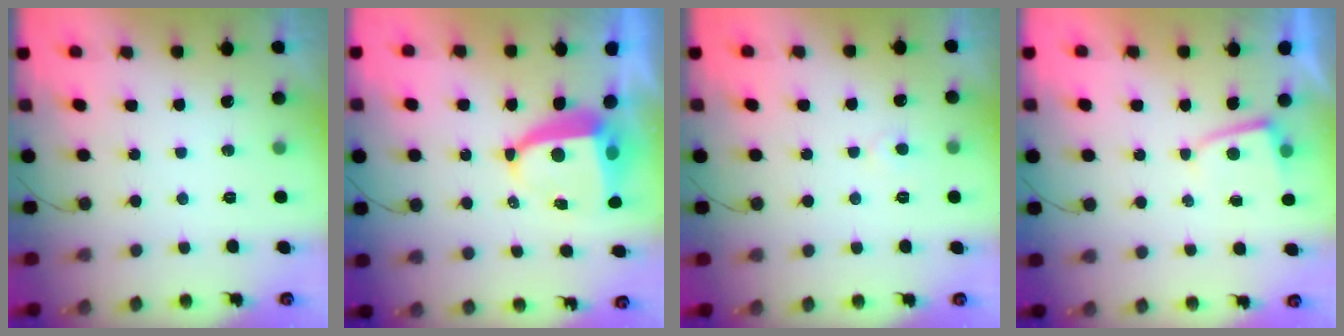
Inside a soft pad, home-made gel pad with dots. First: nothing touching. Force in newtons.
{"total": 8.3, "press": 8.2, "slide": 1.1}
{"total": 3.1, "press": 3.1, "slide": 0.3}
{"total": 2.2, "press": 2.2, "slide": 0.4}